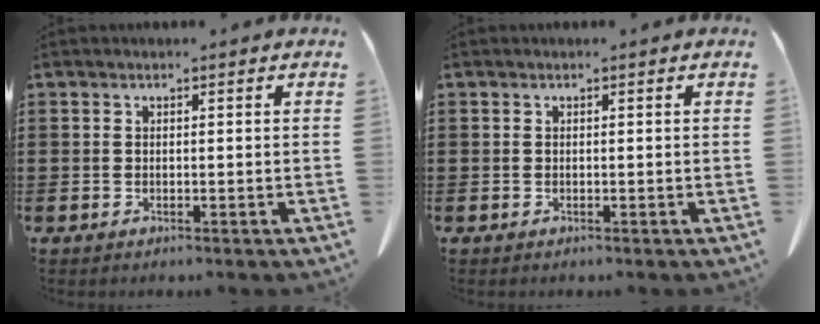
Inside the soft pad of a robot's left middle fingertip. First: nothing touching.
{"total": 0.0}